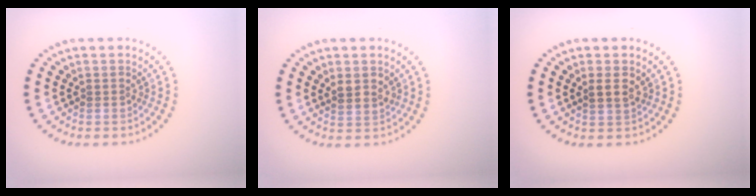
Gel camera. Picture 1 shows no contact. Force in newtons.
{"total": 1.3, "press": 1.1, "slide": 0.7}
{"total": 1.2, "press": 1.1, "slide": 0.3}